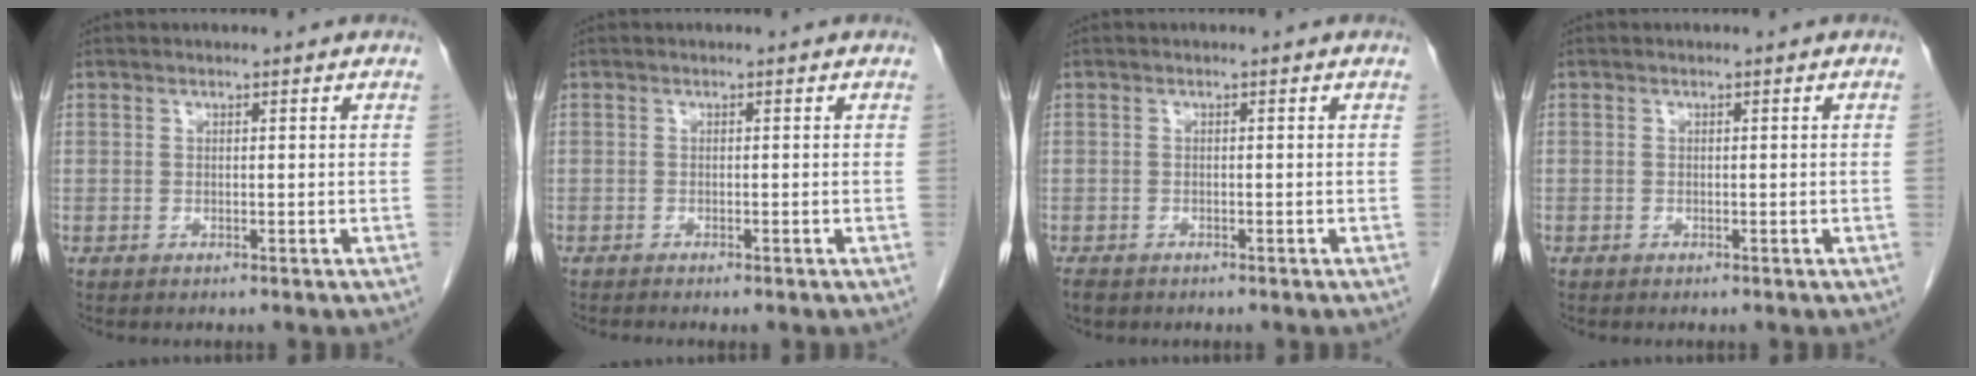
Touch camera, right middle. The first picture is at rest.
{"total": 1.7, "force": [-1.4, 0.2, 1.0], "torque": [-0.014, -0.004, -0.017]}
{"total": 2.4, "force": [-1.9, 1.2, 1.0], "torque": [-0.022, -0.005, -0.026]}
{"total": 0.0}